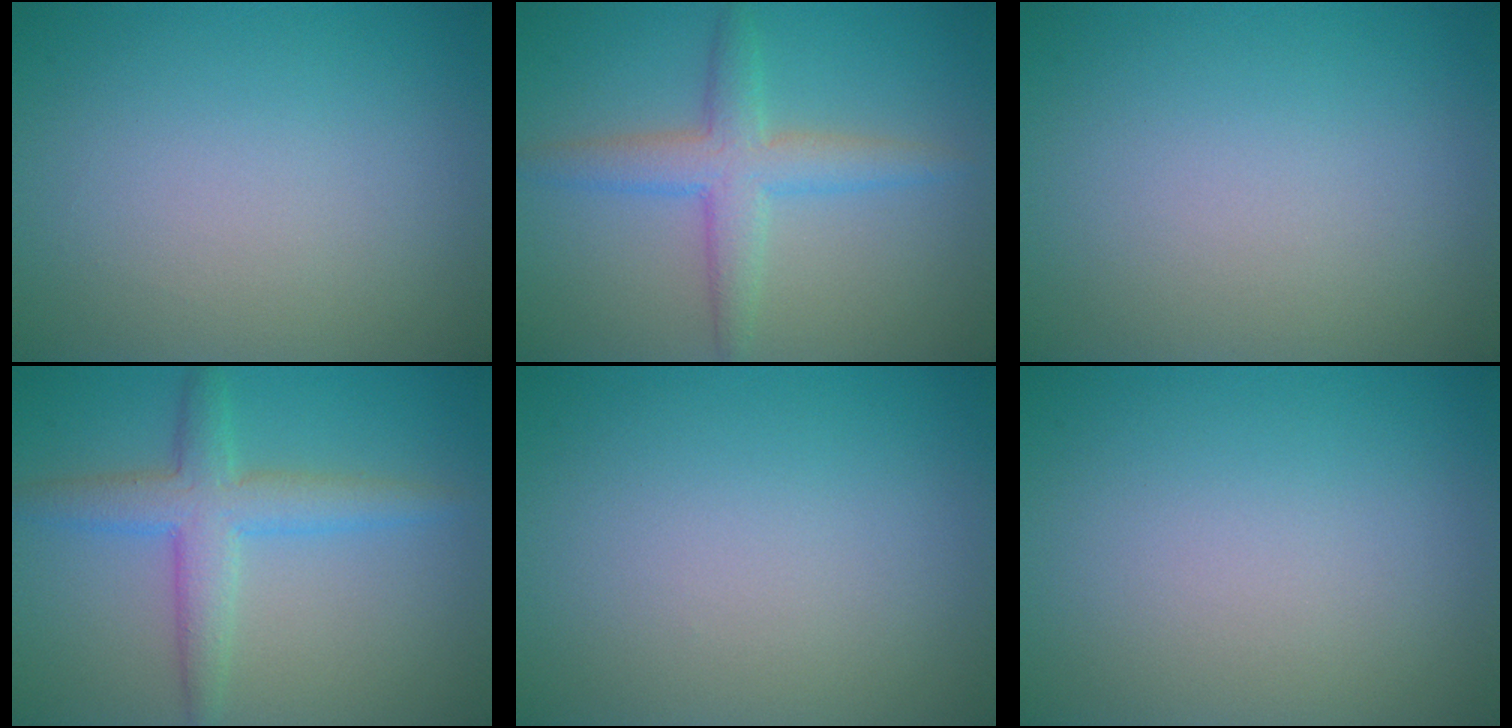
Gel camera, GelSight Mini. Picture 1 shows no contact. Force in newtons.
{"total": 4.9, "press": 4.9, "slide": 0.0}
{"total": 0.0}
{"total": 4.1, "press": 4.1, "slide": 0.1}
{"total": 0.0}
{"total": 0.0}